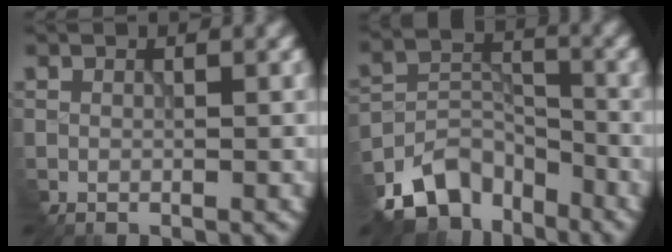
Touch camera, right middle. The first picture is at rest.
{"total": 7.7, "force": [-5.9, 4.0, 2.8], "torque": [-0.045, -0.006, -0.118]}